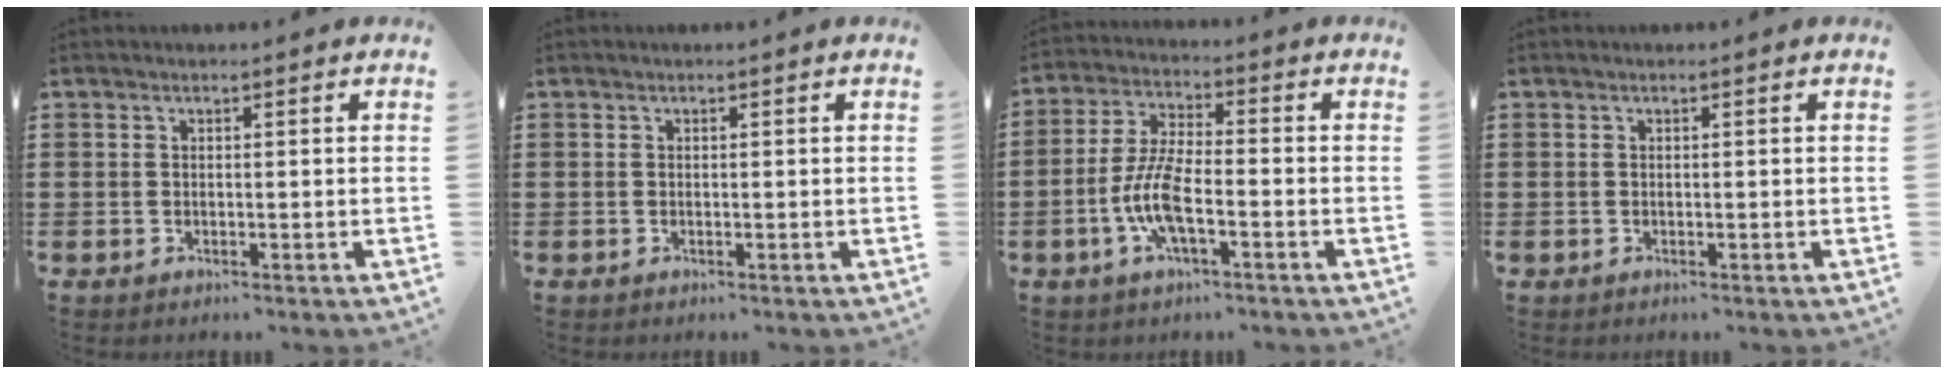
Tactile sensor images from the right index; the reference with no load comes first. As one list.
[{"total": 0.0}, {"total": 7.9, "force": [-2.7, 2.3, 7.0], "torque": [-0.164, -0.013, -0.058]}, {"total": 0.0}]